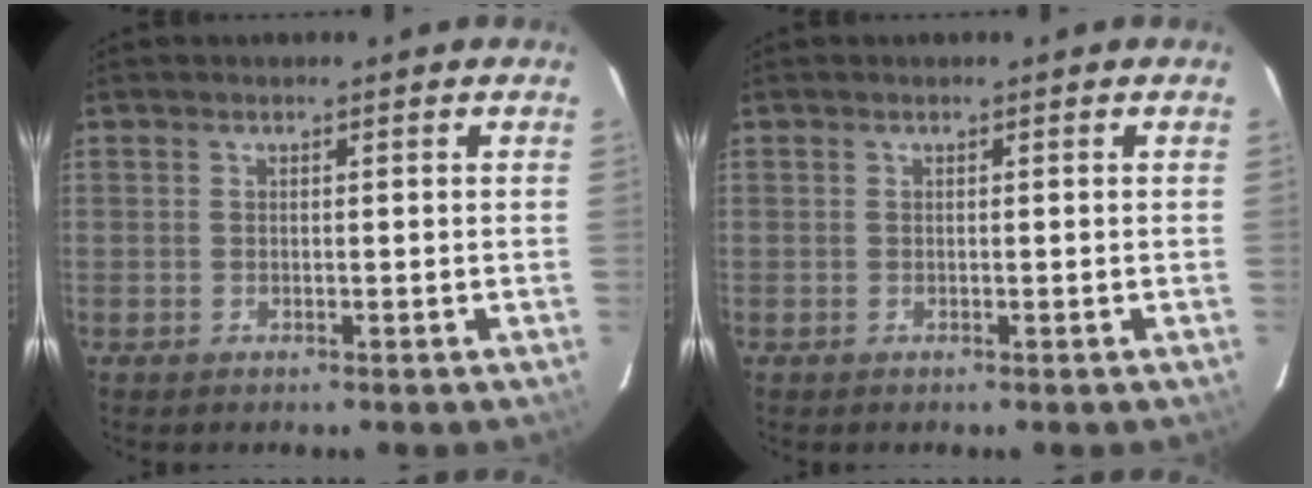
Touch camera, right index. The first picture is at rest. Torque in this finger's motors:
{"motor_torque": [0.19, 0.18, 0.00, 0.00]}